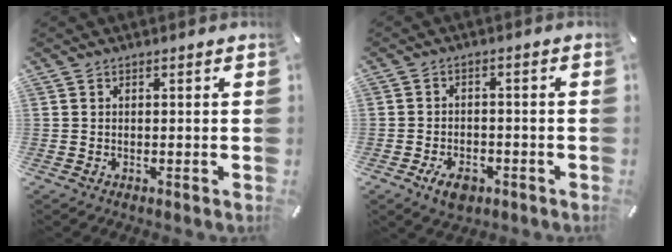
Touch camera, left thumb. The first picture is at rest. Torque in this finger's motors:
{"motor_torque": [0.09, 0.22, 0.01, 0.07, 0.02]}